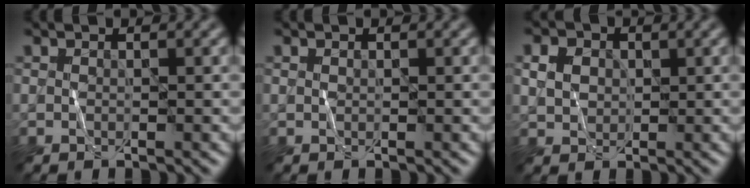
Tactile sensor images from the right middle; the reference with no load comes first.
{"total": 0.0}
{"total": 3.1, "force": [0.8, 2.5, 1.6], "torque": [-0.041, 0.004, 0.020]}